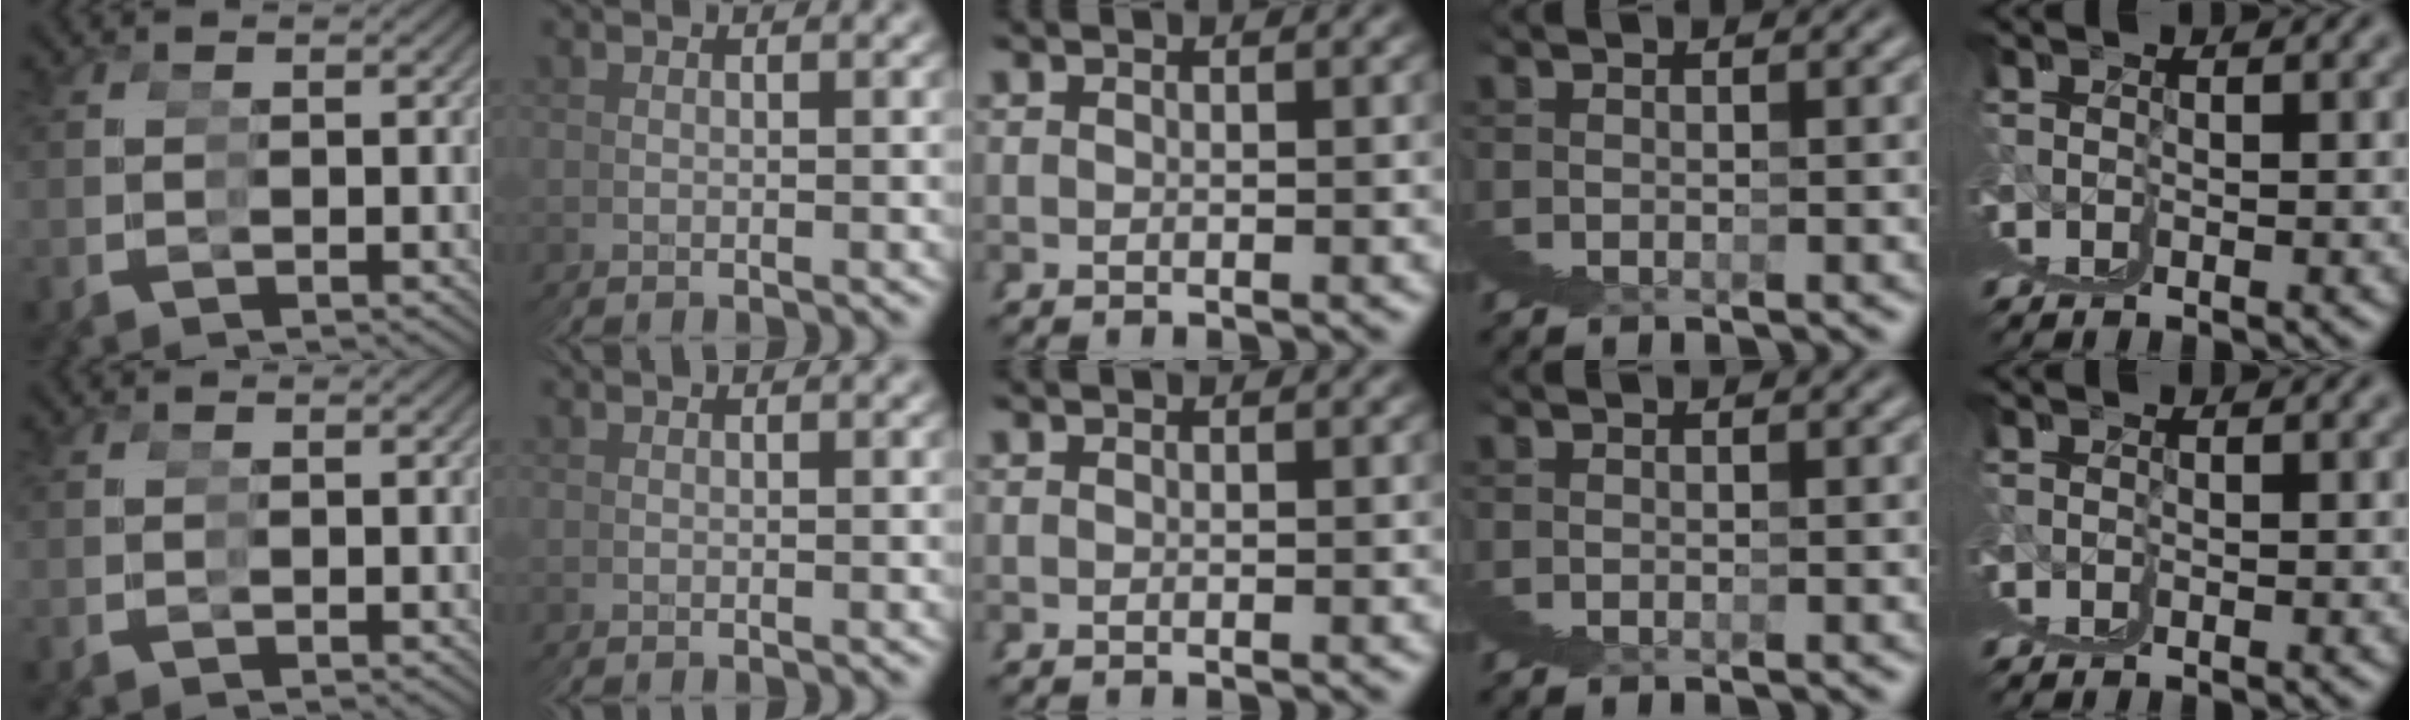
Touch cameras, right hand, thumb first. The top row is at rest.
{}